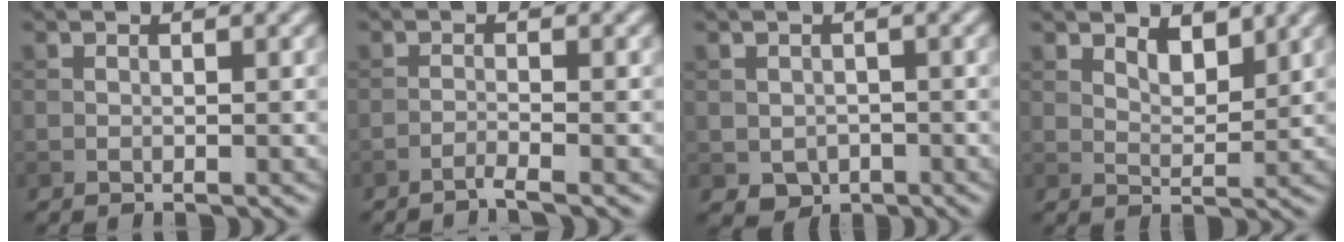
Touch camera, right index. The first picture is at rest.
{"total": 1.5, "force": [-1.2, 0.0, 0.9], "torque": [-0.010, 0.002, -0.034]}
{"total": 2.1, "force": [-0.7, 1.8, 0.9], "torque": [-0.016, -0.007, -0.011]}
{"total": 2.3, "force": [1.7, 0.9, 1.3], "torque": [-0.027, -0.005, 0.030]}